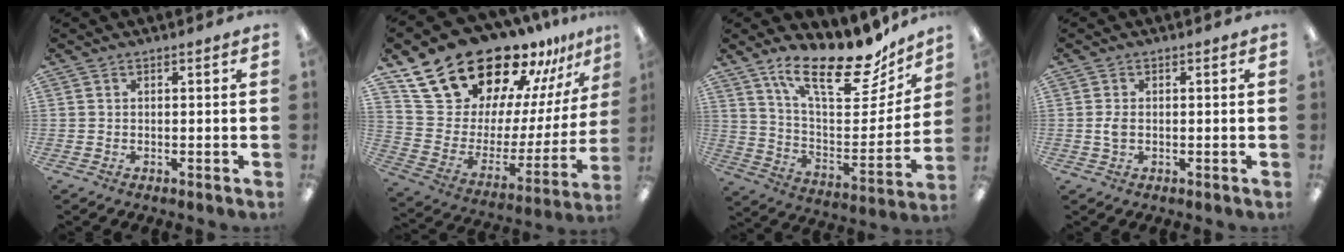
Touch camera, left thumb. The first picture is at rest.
{"total": 26.1, "force": [19.8, 12.5, 11.5], "torque": [-0.192, -0.141, 0.365]}
{"total": 22.1, "force": [16.2, 7.4, 13.2], "torque": [-0.197, -0.115, 0.273]}
{"total": 2.5, "force": [-0.1, 1.5, 1.9], "torque": [-0.044, 0.000, -0.004]}